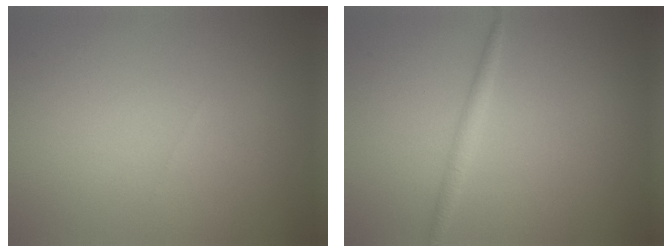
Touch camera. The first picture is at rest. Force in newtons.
{"total": 1.3, "press": 1.3, "slide": 0.1}